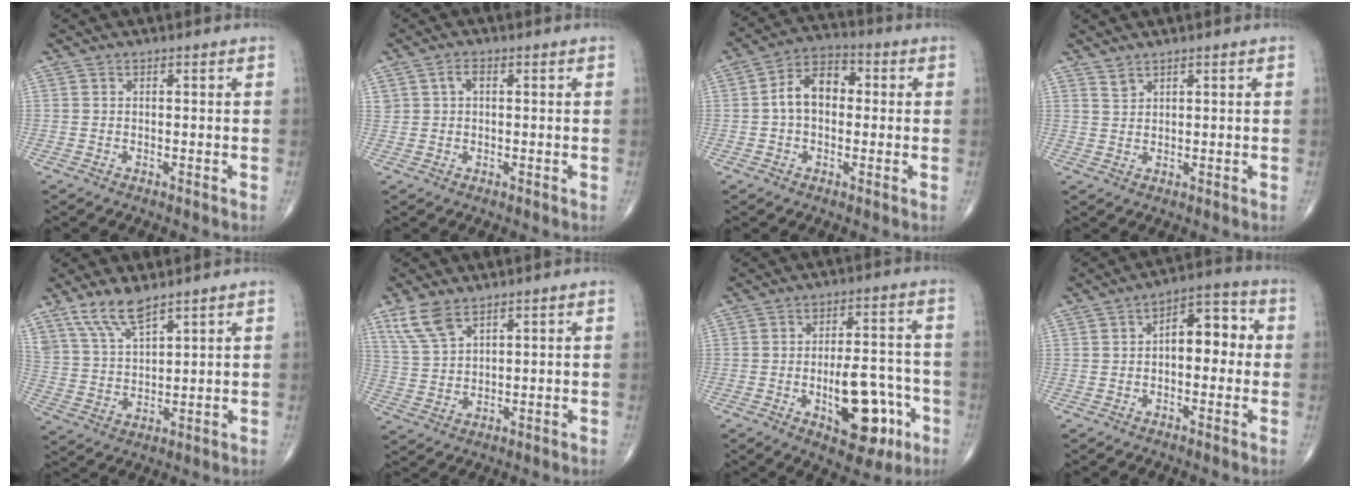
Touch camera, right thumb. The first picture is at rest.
{"total": 2.3, "force": [0.7, 1.5, 1.6], "torque": [-0.026, 0.007, 0.015]}
{"total": 8.7, "force": [0.4, 5.8, 6.4], "torque": [-0.096, 0.029, -0.004]}
{"total": 2.3, "force": [2.1, 0.6, 0.9], "torque": [-0.016, -0.012, 0.046]}
{"total": 8.6, "force": [6.4, 2.6, 5.1], "torque": [-0.098, -0.028, 0.137]}
{"total": 6.8, "force": [4.5, 3.0, 4.1], "torque": [-0.082, -0.012, 0.098]}
{"total": 14.0, "force": [-4.9, 6.7, 11.3], "torque": [-0.128, 0.029, -0.063]}
{"total": 9.2, "force": [0.6, 5.1, 7.6], "torque": [-0.076, 0.029, -0.001]}